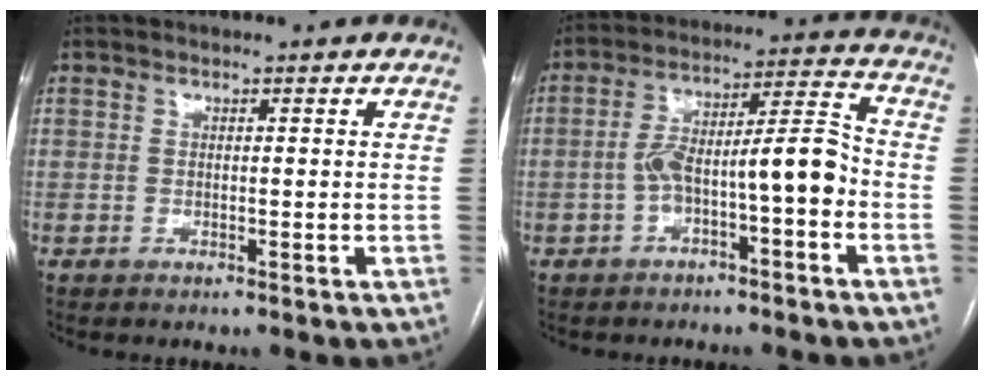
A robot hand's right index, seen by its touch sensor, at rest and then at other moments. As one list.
[{"total": 10.3, "force": [-3.1, 2.2, 9.6], "torque": [-0.161, 0.041, -0.045]}]